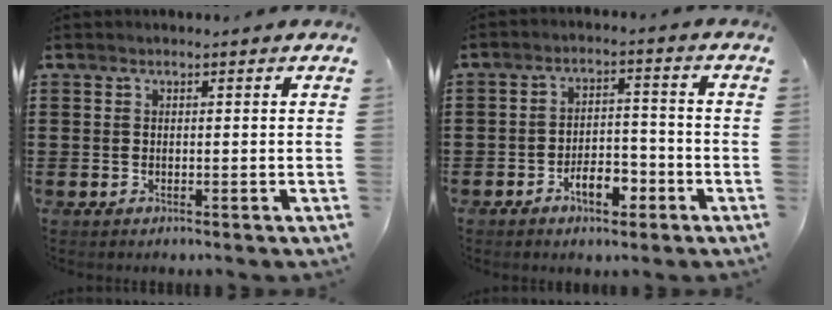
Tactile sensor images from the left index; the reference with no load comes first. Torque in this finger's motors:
{"motor_torque": [0.78, 0.75, 0.31, 0.10]}